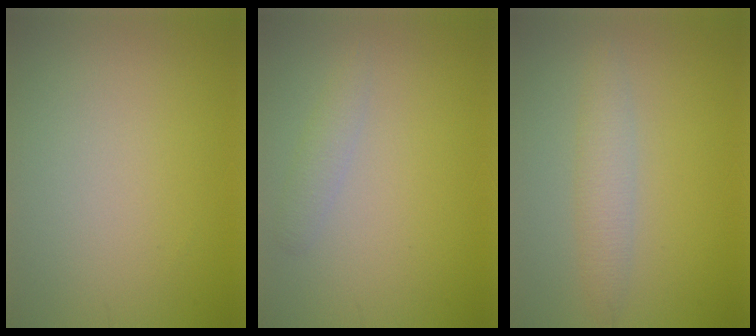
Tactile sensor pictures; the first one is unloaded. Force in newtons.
{"total": 1.5, "press": 1.5, "slide": 0.0}
{"total": 2.5, "press": 2.5, "slide": 0.0}